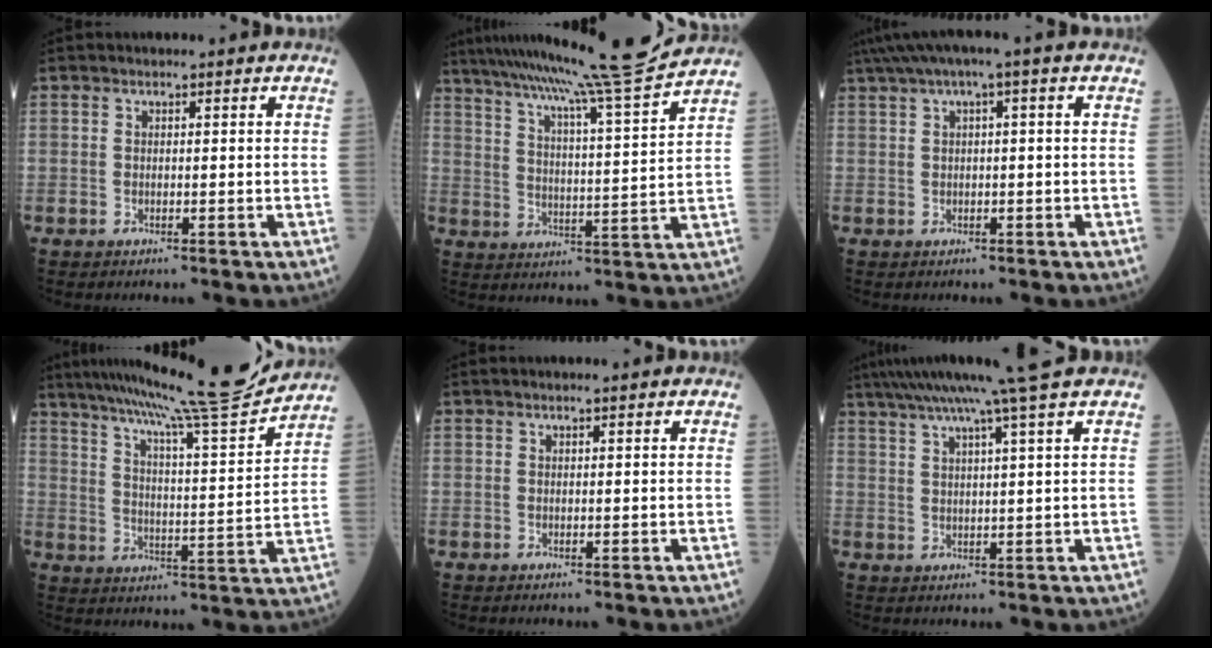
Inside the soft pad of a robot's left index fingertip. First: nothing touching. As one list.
[{"total": 16.9, "force": [15.2, -2.8, 7.0], "torque": [-0.122, -0.037, 0.222]}, {"total": 4.9, "force": [2.5, -0.1, 4.2], "torque": [-0.080, 0.035, 0.045]}, {"total": 17.9, "force": [16.1, -1.7, 7.5], "torque": [-0.126, -0.031, 0.236]}, {"total": 1.0, "force": [0.8, -0.1, 0.6], "torque": [-0.009, 0.008, 0.015]}, {"total": 10.7, "force": [8.2, -2.3, 6.4], "torque": [-0.107, 0.014, 0.118]}]